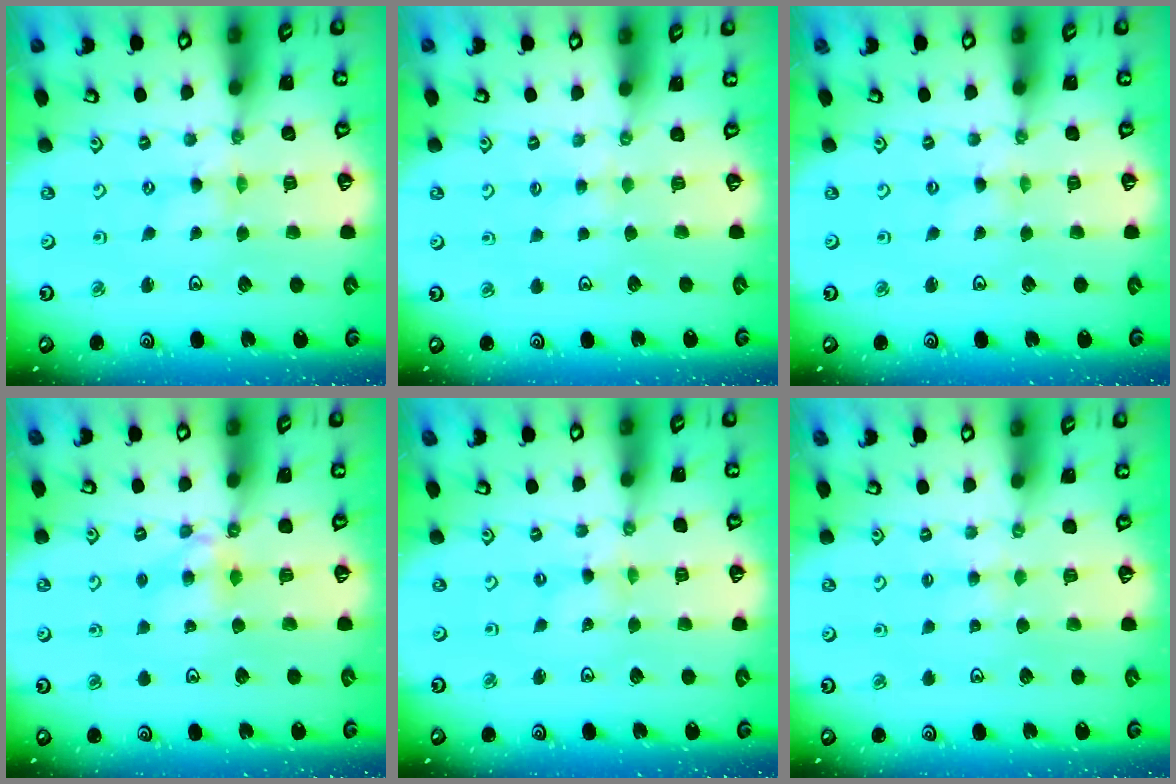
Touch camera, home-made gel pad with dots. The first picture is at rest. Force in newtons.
{"total": 2.1, "press": 2.1, "slide": 0.4}
{"total": 0.0}
{"total": 4.9, "press": 4.8, "slide": 0.8}
{"total": 1.4, "press": 1.4, "slide": 0.2}
{"total": 2.9, "press": 2.8, "slide": 0.5}